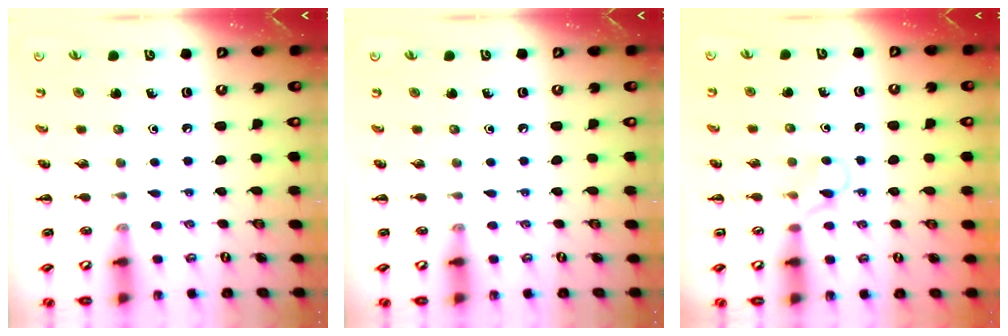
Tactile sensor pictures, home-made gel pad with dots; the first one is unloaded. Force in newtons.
{"total": 0.0}
{"total": 3.6, "press": 3.4, "slide": 1.0}